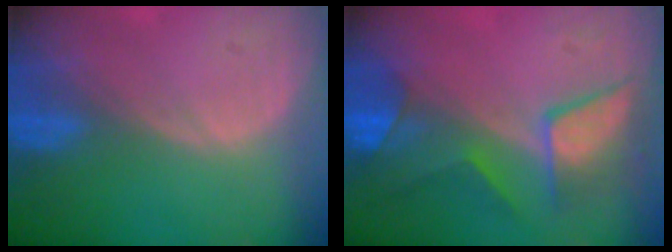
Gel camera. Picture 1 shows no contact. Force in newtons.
{"total": 7.8, "press": 7.6, "slide": 1.5}